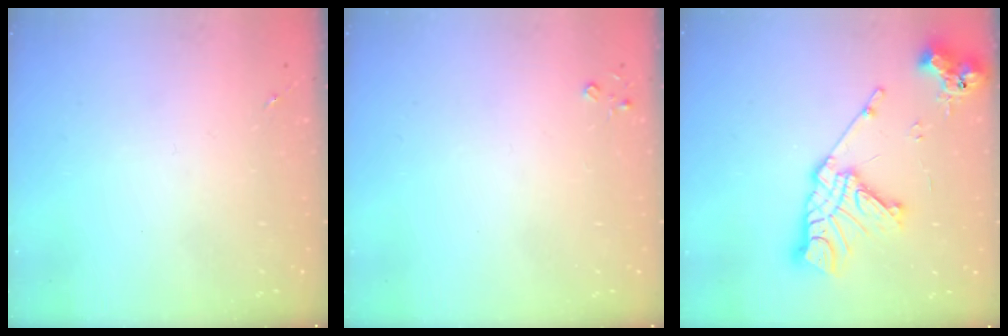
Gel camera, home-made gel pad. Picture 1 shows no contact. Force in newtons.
{"total": 2.3, "press": 2.3, "slide": 0.3}
{"total": 16.9, "press": 16.8, "slide": 1.5}